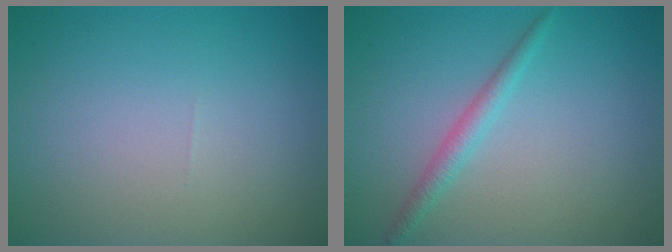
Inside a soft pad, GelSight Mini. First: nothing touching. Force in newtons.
{"total": 1.7, "press": 1.7, "slide": 0.0}